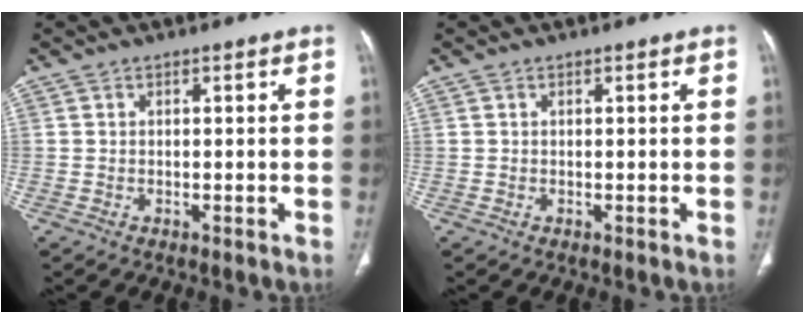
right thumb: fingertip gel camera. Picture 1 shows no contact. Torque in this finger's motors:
{"motor_torque": [0.31, 0.21, -0.03, 0.28, 0.03]}